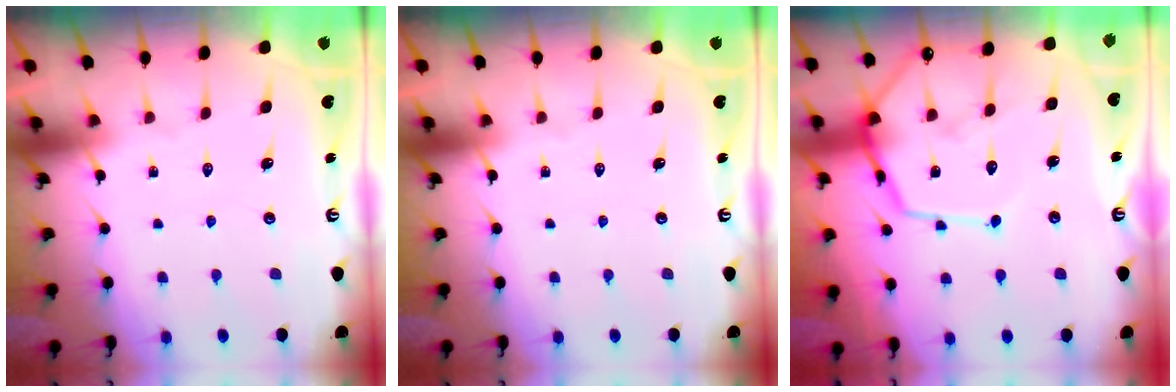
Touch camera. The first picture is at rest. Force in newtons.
{"total": 0.0}
{"total": 12.6, "press": 12.6, "slide": 1.2}